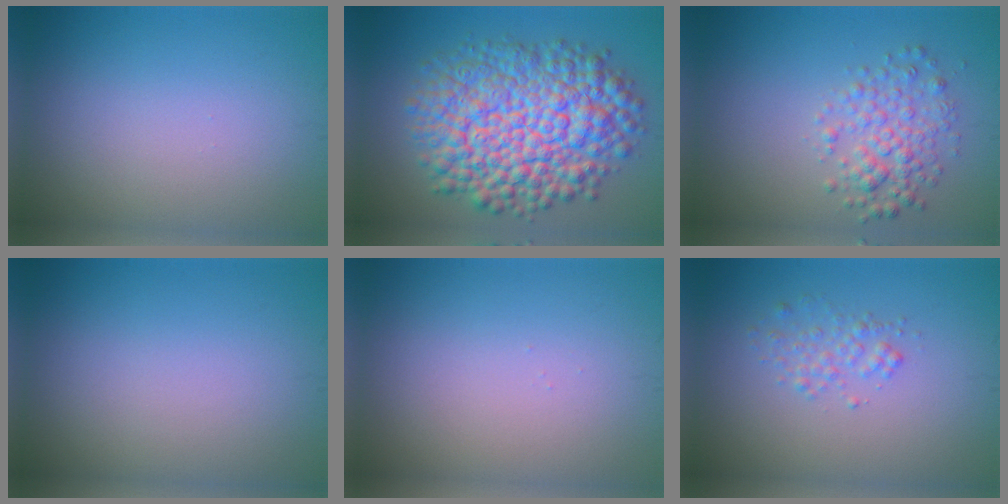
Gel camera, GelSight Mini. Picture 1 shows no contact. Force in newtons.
{"total": 12.8, "press": 12.8, "slide": 0.3}
{"total": 3.2, "press": 3.2, "slide": 0.1}
{"total": 0.0}
{"total": 0.0}
{"total": 1.6, "press": 1.6, "slide": 0.1}